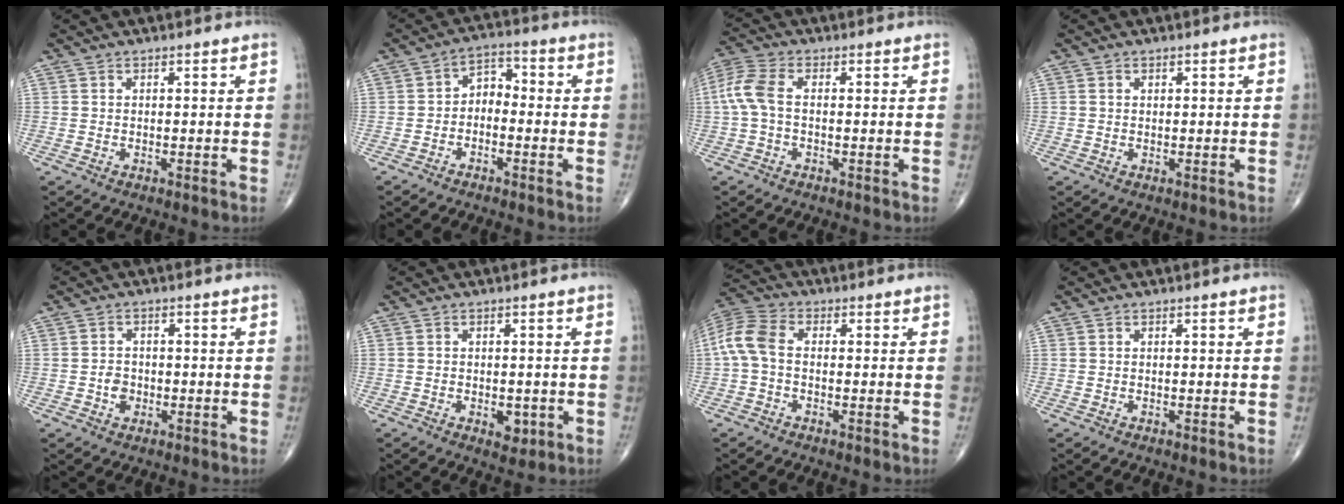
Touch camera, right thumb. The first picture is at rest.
{"total": 4.7, "force": [-1.5, 3.2, 3.1], "torque": [-0.034, 0.033, -0.040]}
{"total": 6.4, "force": [-0.2, 3.3, 5.4], "torque": [-0.144, 0.019, -0.011]}
{"total": 0.7, "force": [0.3, 0.5, 0.3], "torque": [-0.006, -0.002, 0.005]}
{"total": 2.9, "force": [-0.8, 2.4, 1.5], "torque": [-0.013, 0.005, -0.016]}
{"total": 3.3, "force": [-1.0, 2.0, 2.4], "torque": [-0.022, -0.001, -0.007]}
{"total": 7.5, "force": [-0.4, 4.7, 5.9], "torque": [-0.129, 0.020, -0.019]}
{"total": 0.0}